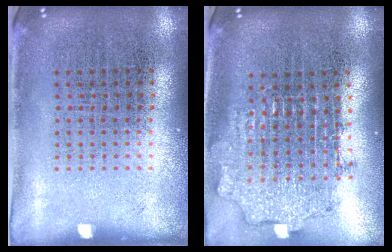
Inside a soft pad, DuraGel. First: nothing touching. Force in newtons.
{"total": 1.9, "press": 1.5, "slide": 1.2}